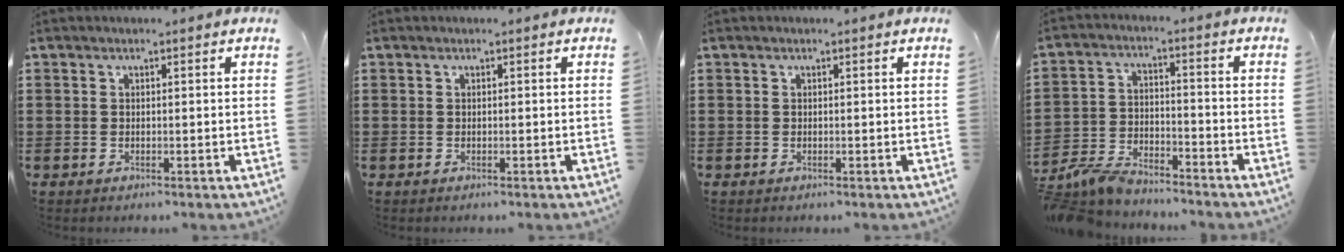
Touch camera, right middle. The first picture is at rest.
{"total": 0.0}
{"total": 0.0}
{"total": 6.3, "force": [-5.9, 1.3, 1.6], "torque": [-0.050, 0.004, -0.122]}